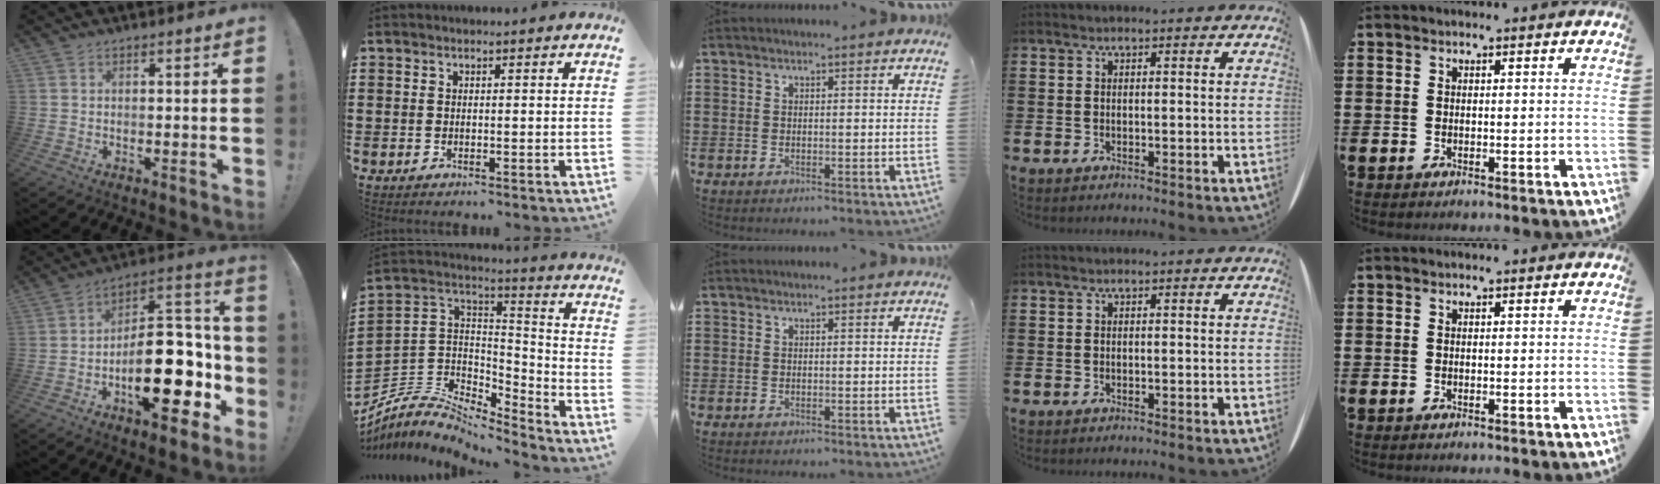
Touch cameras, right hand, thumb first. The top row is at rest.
{"thumb": {"total": 25.5, "force": [-7.0, 12.5, 21.1], "torque": [-0.306, 0.049, -0.093]}, "index": {"total": 6.1, "force": [-5.0, 3.1, 1.6], "torque": [-0.058, -0.003, -0.104]}}